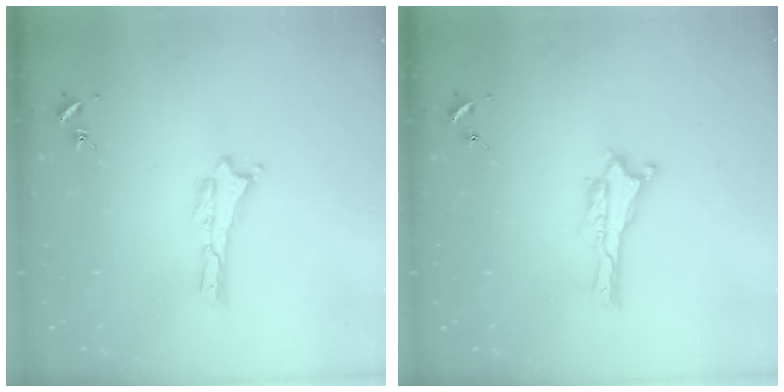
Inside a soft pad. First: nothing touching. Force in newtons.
{"total": 0.0}